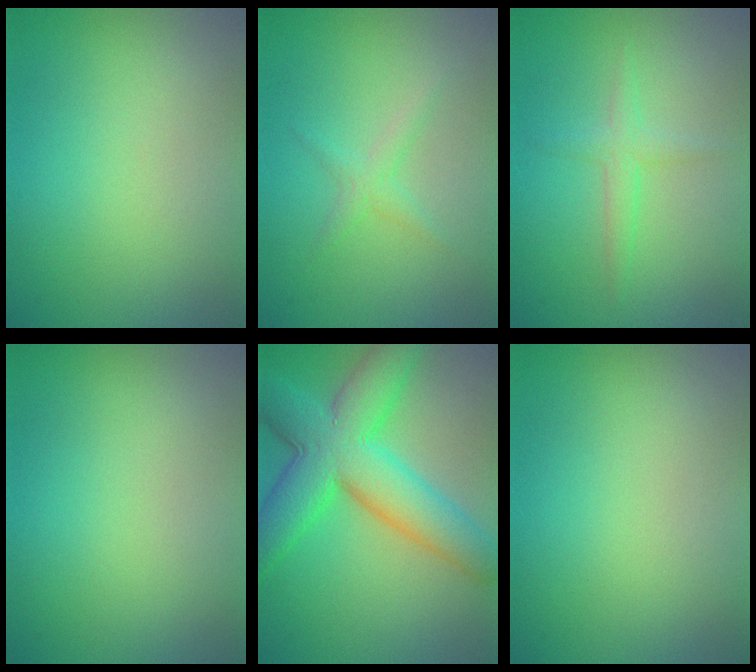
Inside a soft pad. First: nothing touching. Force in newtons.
{"total": 1.3, "press": 1.3, "slide": 0.0}
{"total": 1.6, "press": 1.6, "slide": 0.1}
{"total": 0.0}
{"total": 9.9, "press": 9.9, "slide": 0.1}
{"total": 0.0}